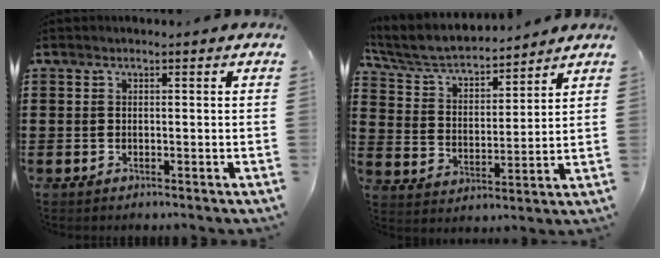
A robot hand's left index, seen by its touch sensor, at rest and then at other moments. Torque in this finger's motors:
{"motor_torque": [0.38, -0.31, 0.27, 0.15]}